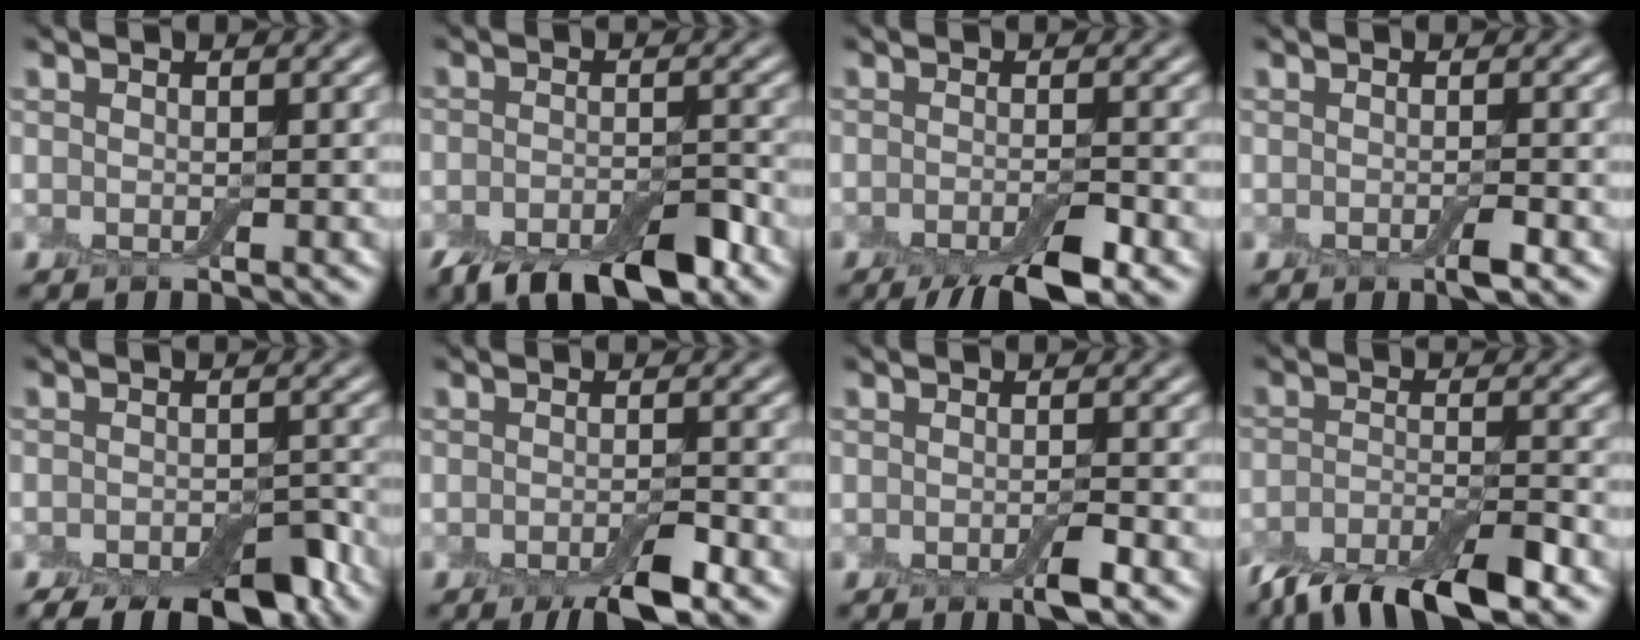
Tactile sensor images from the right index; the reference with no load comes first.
{"total": 6.9, "force": [-5.1, 2.4, 4.0], "torque": [-0.055, -0.003, -0.087]}
{"total": 4.9, "force": [-3.5, 1.0, 3.3], "torque": [-0.056, -0.008, -0.060]}
{"total": 1.6, "force": [-0.8, 0.3, 1.3], "torque": [-0.024, -0.007, -0.014]}
{"total": 7.4, "force": [-5.5, 3.0, 4.0], "torque": [-0.043, -0.011, -0.081]}
{"total": 3.8, "force": [-2.5, 0.9, 2.8], "torque": [-0.047, -0.006, -0.041]}
{"total": 2.1, "force": [-1.2, 0.4, 1.7], "torque": [-0.030, -0.007, -0.020]}
{"total": 7.9, "force": [-5.8, 2.3, 4.8], "torque": [-0.079, -0.008, -0.109]}